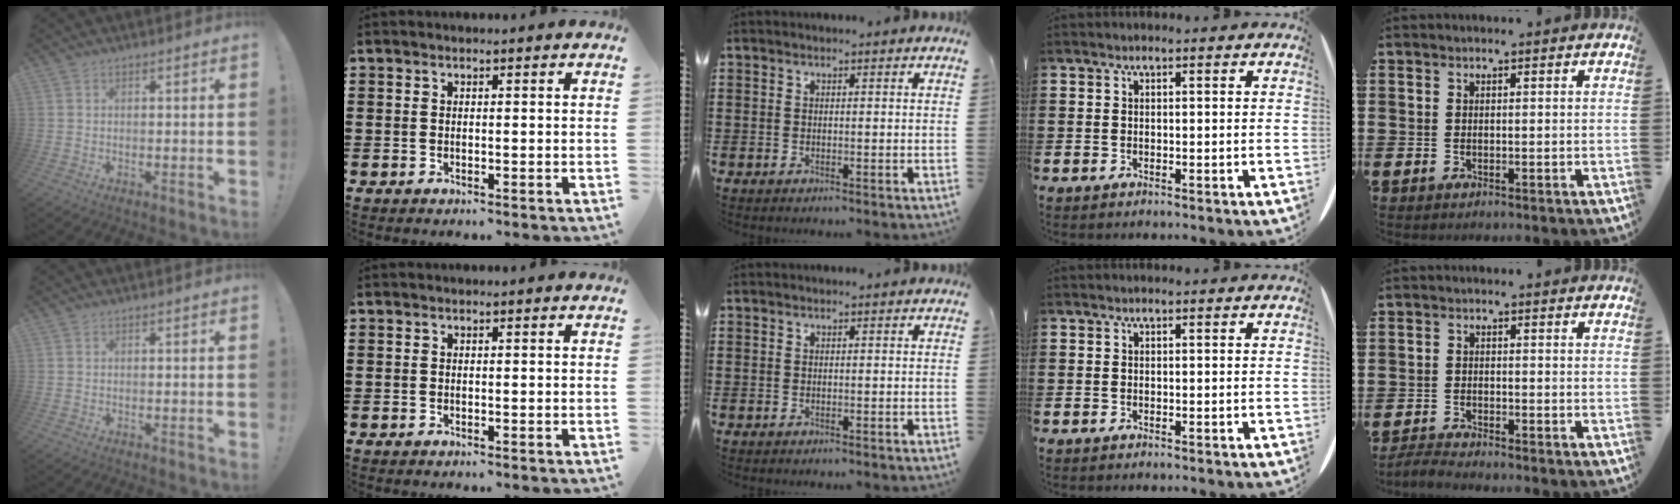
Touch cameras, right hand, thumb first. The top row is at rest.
{"little": {"total": 1.8, "force": [-1.8, -0.1, 0.3], "torque": [-0.007, 0.004, -0.036]}}